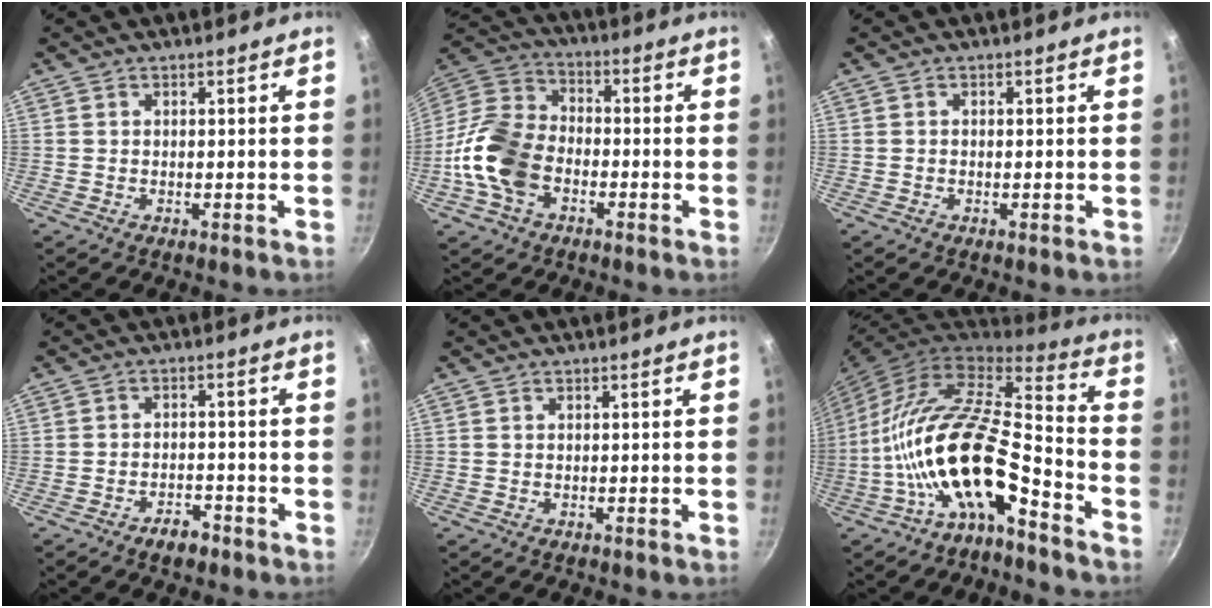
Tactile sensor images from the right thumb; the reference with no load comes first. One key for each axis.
{"total": 14.7, "fx": -4.6, "fy": 10.1, "fz": 9.7, "tx": -0.173, "ty": 0.034, "tz": -0.109}
{"total": 0.0}
{"total": 4.0, "fx": -2.8, "fy": 2.0, "fz": 1.9, "tx": -0.020, "ty": 0.026, "tz": -0.040}
{"total": 0.0}
{"total": 20.2, "fx": -8.3, "fy": 8.0, "fz": 16.6, "tx": -0.290, "ty": 0.071, "tz": -0.170}